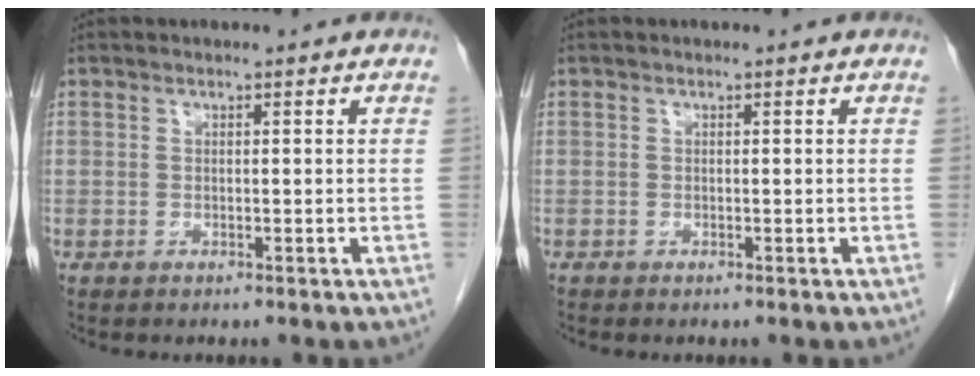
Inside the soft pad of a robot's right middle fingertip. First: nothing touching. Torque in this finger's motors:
{"motor_torque": [0.59, -0.40, 0.04, 0.01]}